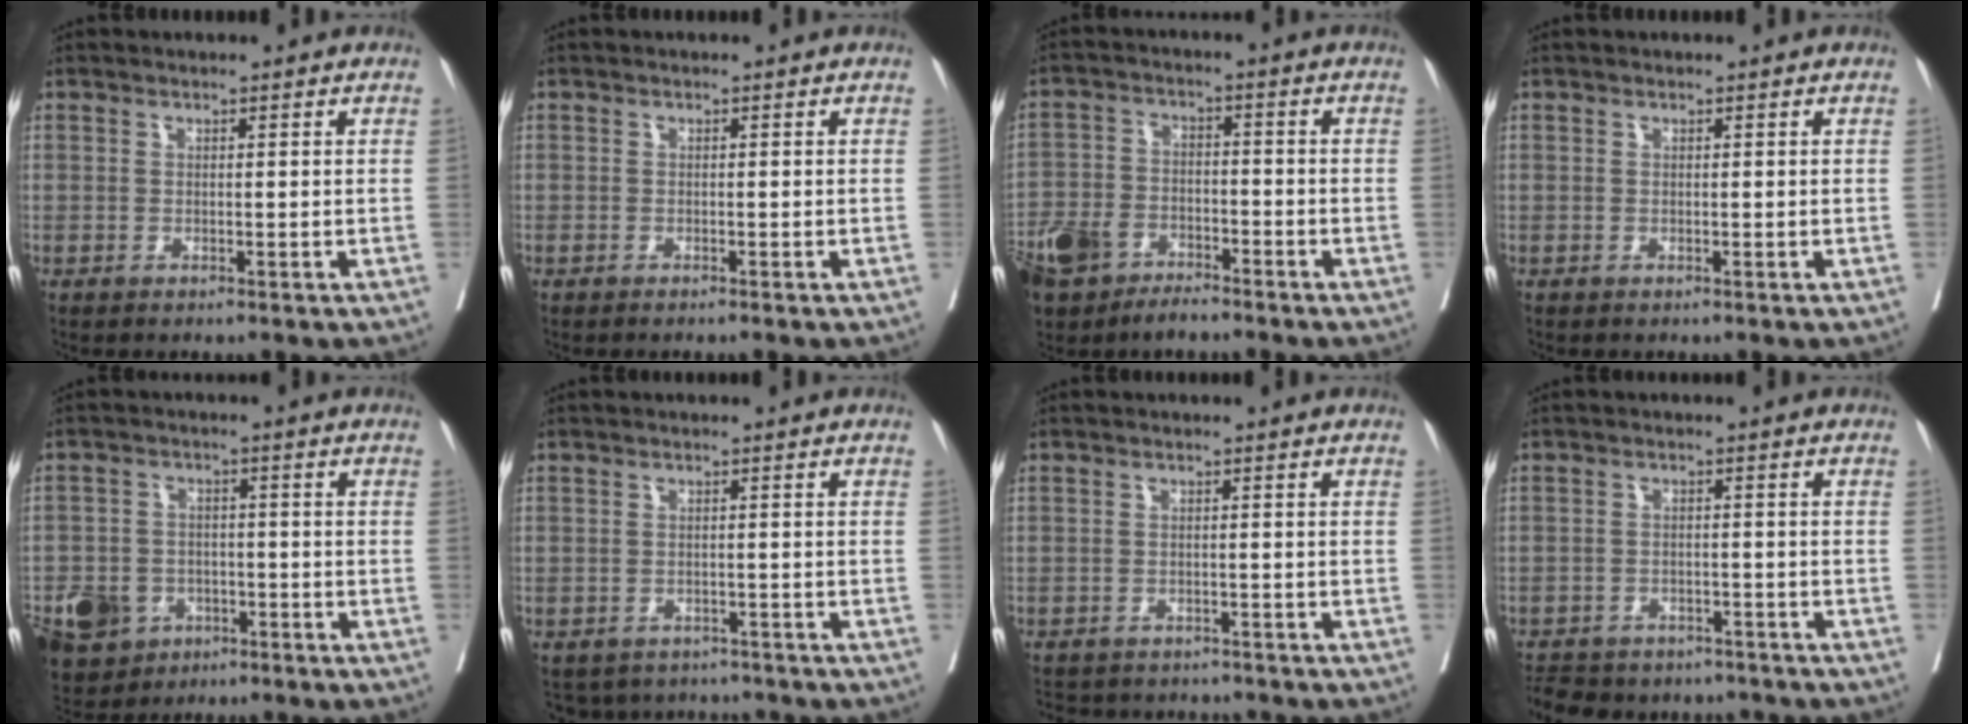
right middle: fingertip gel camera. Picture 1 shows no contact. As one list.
[{"total": 1.2, "force": [-1.0, 0.1, 0.6], "torque": [-0.011, -0.002, -0.013]}, {"total": 10.7, "force": [-7.2, 6.2, 4.8], "torque": [-0.107, -0.003, -0.131]}, {"total": 0.0}, {"total": 11.3, "force": [-5.8, 8.6, 4.5], "torque": [-0.108, 0.002, -0.089]}, {"total": 6.1, "force": [-5.5, 2.6, 0.1], "torque": [0.009, 0.010, -0.067]}, {"total": 8.4, "force": [-7.8, 2.6, 1.5], "torque": [-0.026, 0.005, -0.097]}, {"total": 12.8, "force": [-10.8, 5.7, 3.6], "torque": [-0.079, 0.006, -0.134]}]